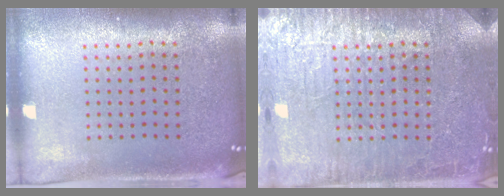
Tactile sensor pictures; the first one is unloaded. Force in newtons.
{"total": 6.3, "press": 6.2, "slide": 1.0}